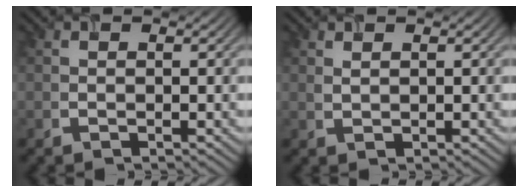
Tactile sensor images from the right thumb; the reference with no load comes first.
{"total": 0.9, "force": [0.7, 0.4, 0.5], "torque": [-0.019, -0.002, 0.016]}